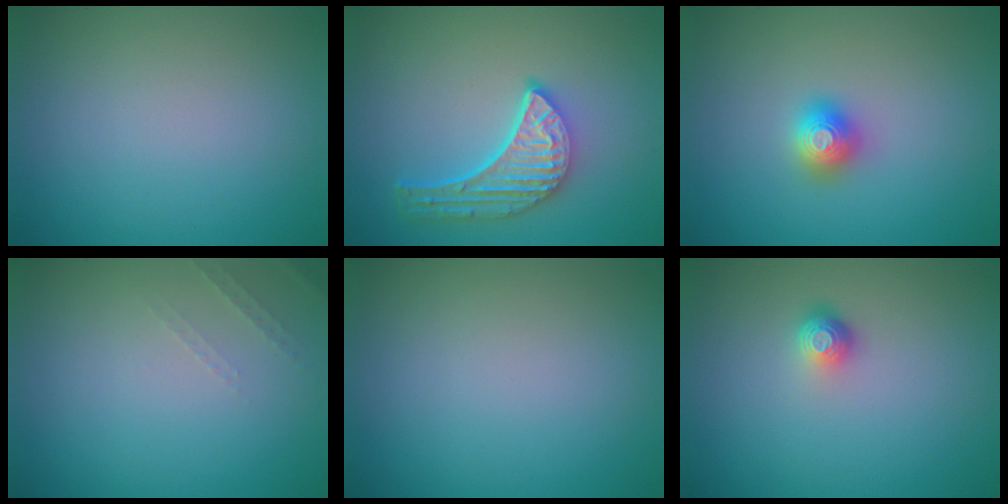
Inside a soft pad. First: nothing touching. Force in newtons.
{"total": 5.1, "press": 3.8, "slide": 3.3}
{"total": 2.0, "press": 2.0, "slide": 0.1}
{"total": 0.9, "press": 0.9, "slide": 0.3}
{"total": 0.0}
{"total": 1.6, "press": 1.1, "slide": 1.2}